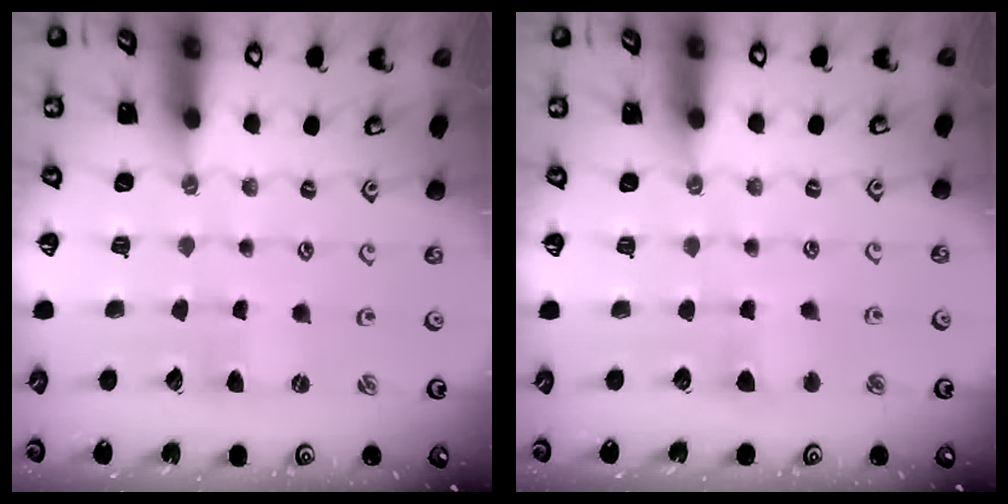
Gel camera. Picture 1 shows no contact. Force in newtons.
{"total": 3.9, "press": 3.9, "slide": 0.5}